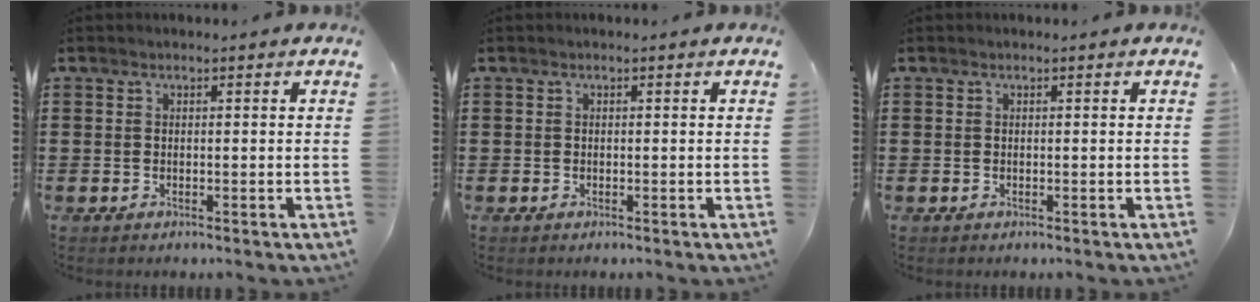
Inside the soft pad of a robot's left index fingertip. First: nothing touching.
{"total": 0.0}
{"total": 0.0}